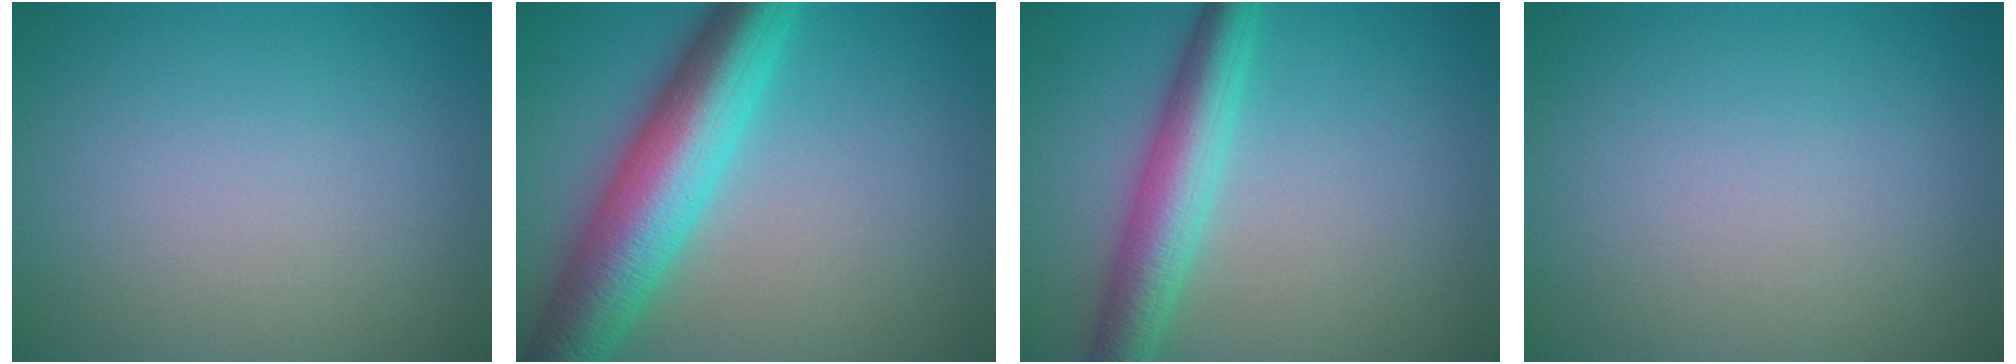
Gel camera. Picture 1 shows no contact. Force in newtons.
{"total": 9.5, "press": 9.5, "slide": 0.1}
{"total": 5.2, "press": 5.2, "slide": 0.0}
{"total": 0.0}